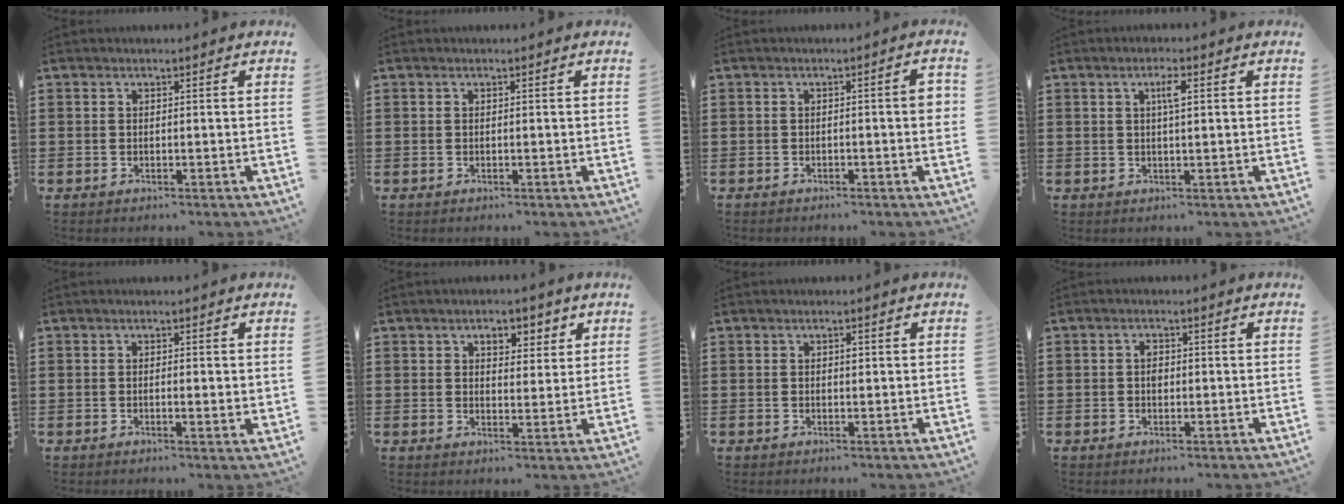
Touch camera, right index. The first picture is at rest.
{"total": 0.0}
{"total": 2.3, "force": [-0.7, 0.4, 2.2], "torque": [-0.027, -0.002, -0.015]}
{"total": 2.4, "force": [0.6, 0.4, 2.3], "torque": [-0.038, 0.001, 0.006]}
{"total": 1.0, "force": [0.0, 0.2, 0.9], "torque": [-0.018, 0.000, 0.000]}
{"total": 3.9, "force": [2.2, 2.4, 2.1], "torque": [-0.029, 0.002, 0.031]}
{"total": 0.9, "force": [0.2, 0.4, 0.7], "torque": [-0.015, 0.001, 0.004]}
{"total": 1.7, "force": [0.0, 1.0, 1.3], "torque": [-0.027, 0.005, -0.001]}